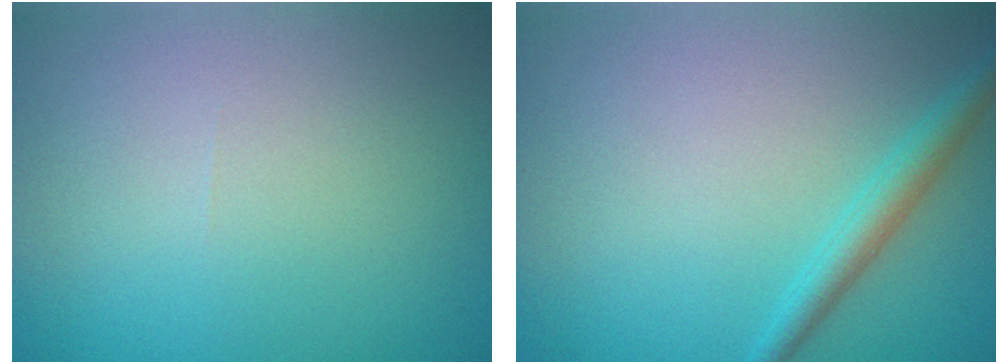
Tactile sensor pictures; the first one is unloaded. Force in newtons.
{"total": 2.4, "press": 2.4, "slide": 0.1}